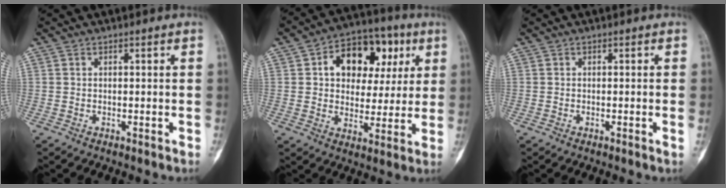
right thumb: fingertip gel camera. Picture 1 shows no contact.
{"total": 16.0, "force": [5.0, 10.9, 10.5], "torque": [-0.101, 0.013, 0.075]}
{"total": 0.7, "force": [-0.1, -0.2, 0.7], "torque": [-0.010, 0.003, -0.001]}